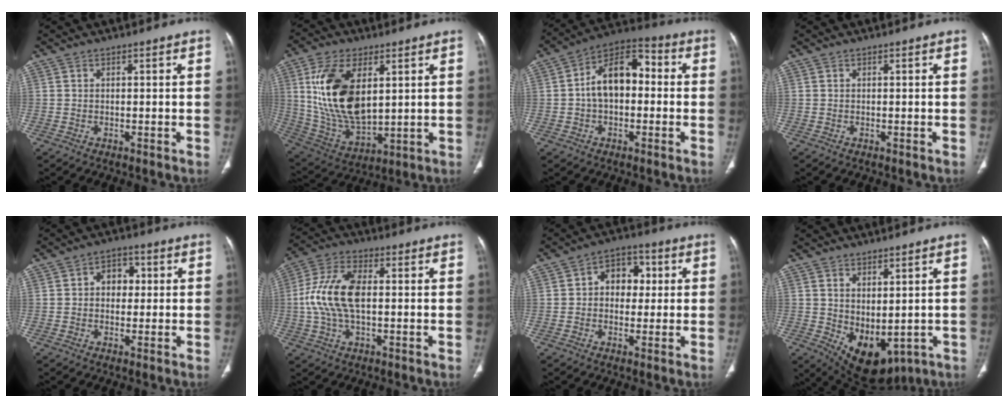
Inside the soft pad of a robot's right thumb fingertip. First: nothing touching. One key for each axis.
{"total": 18.3, "fx": 4.6, "fy": 9.8, "fz": 14.7, "tx": -0.271, "ty": -0.021, "tz": 0.101}
{"total": 12.4, "fx": 0.1, "fy": 7.8, "fz": 9.6, "tx": -0.140, "ty": 0.040, "tz": -0.014}
{"total": 0.0}
{"total": 5.3, "fx": 0.6, "fy": 4.1, "fz": 3.3, "tx": -0.019, "ty": 0.012, "tz": 0.003}
{"total": 11.7, "fx": 0.2, "fy": 6.0, "fz": 10.0, "tx": -0.214, "ty": 0.020, "tz": 0.001}
{"total": 7.8, "fx": 1.1, "fy": 5.9, "fz": 5.0, "tx": -0.033, "ty": 0.017, "tz": 0.011}
{"total": 10.2, "fx": -1.2, "fy": 5.9, "fz": 8.2, "tx": -0.106, "ty": -0.009, "tz": 0.015}